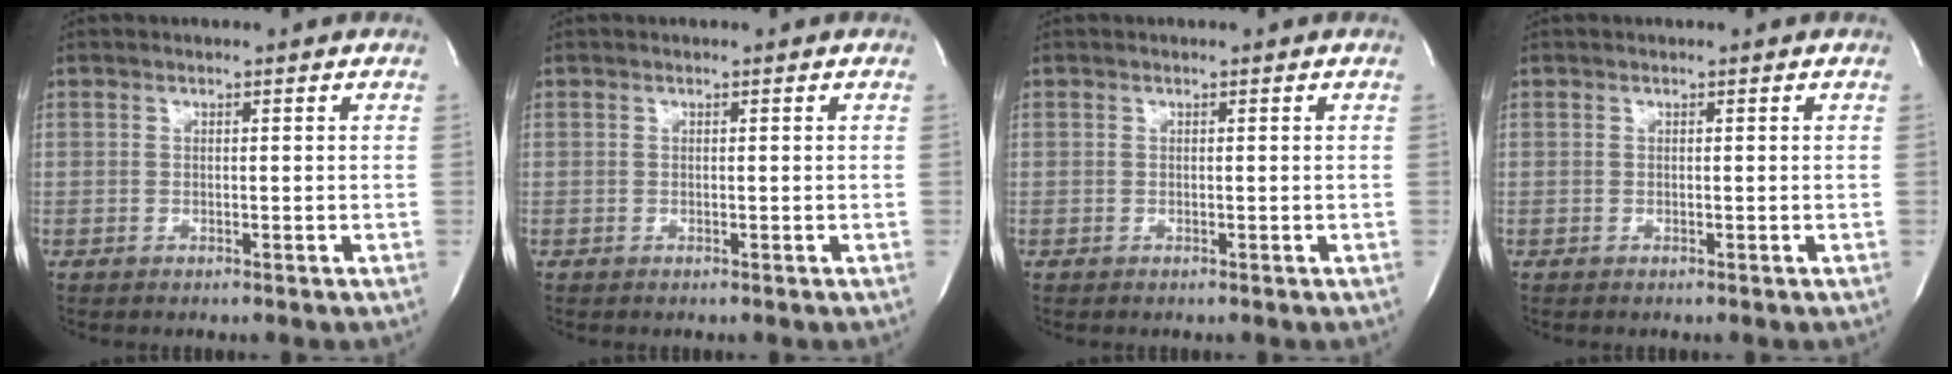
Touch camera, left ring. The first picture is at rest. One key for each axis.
{"total": 0.0}
{"total": 0.0}
{"total": 0.0}